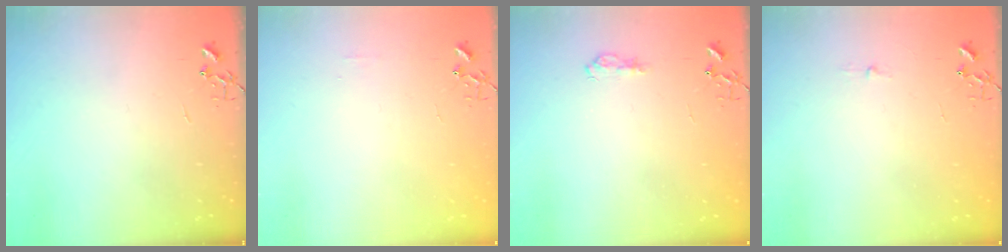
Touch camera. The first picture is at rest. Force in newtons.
{"total": 3.9, "press": 3.8, "slide": 0.6}
{"total": 7.9, "press": 7.8, "slide": 0.8}
{"total": 2.6, "press": 2.5, "slide": 0.4}